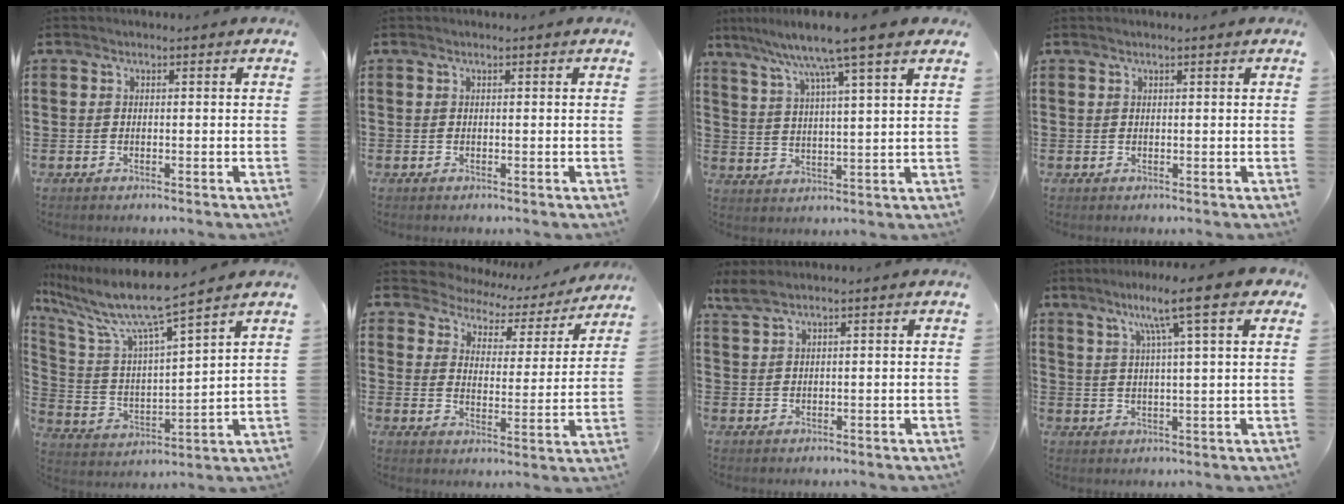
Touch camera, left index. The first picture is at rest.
{"total": 0.0}
{"total": 7.8, "force": [6.2, -0.9, 4.5], "torque": [-0.111, -0.035, 0.100]}
{"total": 0.6, "force": [0.4, -0.1, 0.4], "torque": [-0.007, -0.001, 0.008]}
{"total": 9.9, "force": [8.0, 0.1, 5.8], "torque": [-0.147, -0.053, 0.130]}
{"total": 3.9, "force": [3.6, 1.4, 0.4], "torque": [-0.034, -0.027, 0.054]}
{"total": 1.8, "force": [1.2, 0.2, 1.4], "torque": [-0.030, 0.000, 0.023]}
{"total": 9.6, "force": [5.2, 0.4, 8.0], "torque": [-0.151, -0.005, 0.083]}